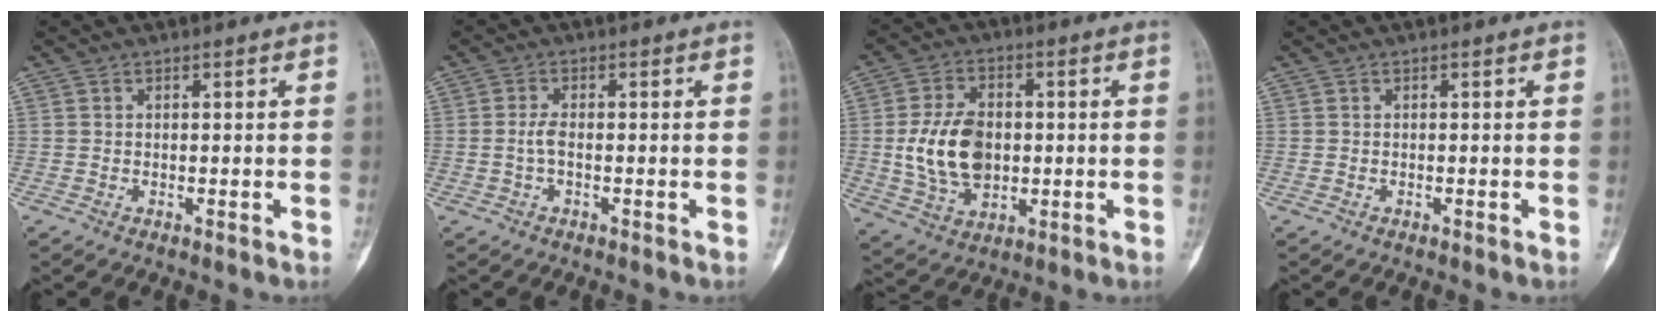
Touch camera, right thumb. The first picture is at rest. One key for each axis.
{"total": 2.4, "fx": -0.5, "fy": 0.9, "fz": 2.1, "tx": -0.051, "ty": 0.002, "tz": -0.010}
{"total": 12.7, "fx": -0.2, "fy": 8.5, "fz": 9.4, "tx": -0.158, "ty": 0.003, "tz": 0.005}
{"total": 0.0}